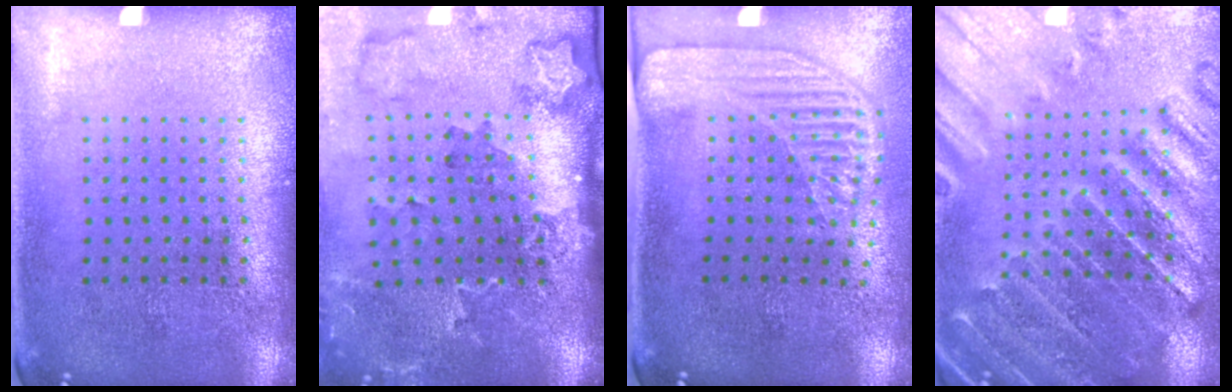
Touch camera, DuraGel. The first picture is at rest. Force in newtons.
{"total": 2.2, "press": 2.0, "slide": 1.0}
{"total": 2.2, "press": 1.8, "slide": 1.3}
{"total": 1.8, "press": 1.8, "slide": 0.3}